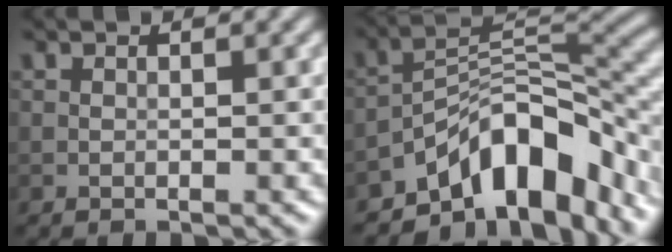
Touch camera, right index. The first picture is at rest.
{"total": 10.7, "force": [-7.1, 4.2, 6.8], "torque": [-0.084, 0.009, -0.132]}